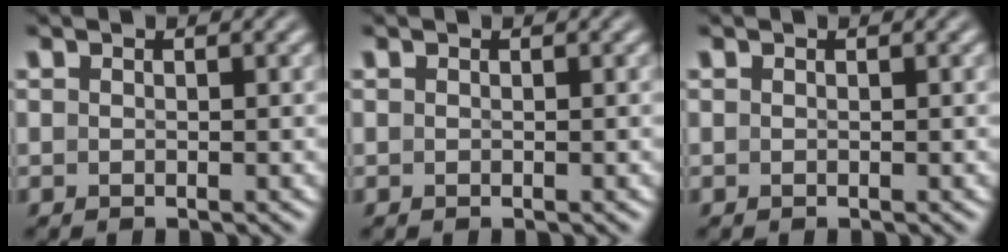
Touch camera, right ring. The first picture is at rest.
{"total": 0.0}
{"total": 0.0}